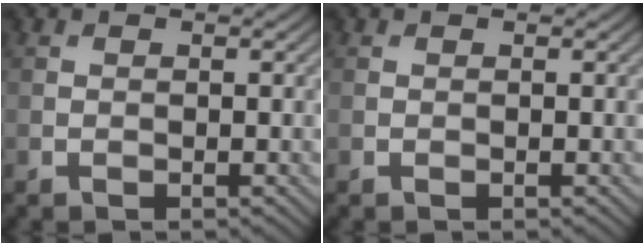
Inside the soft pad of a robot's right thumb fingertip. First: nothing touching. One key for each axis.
{"total": 0.0}